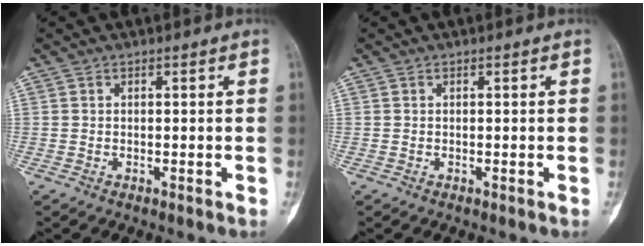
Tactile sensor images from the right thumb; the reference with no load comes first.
{"total": 0.0}